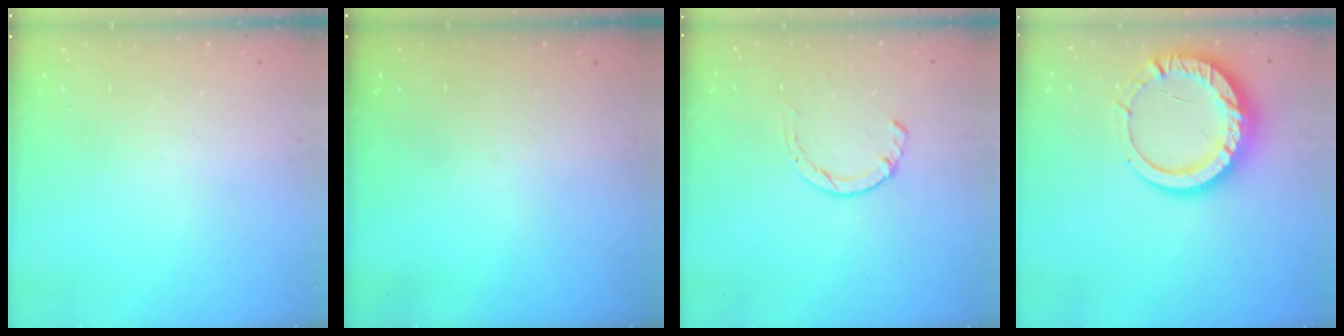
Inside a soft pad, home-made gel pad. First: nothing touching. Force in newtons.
{"total": 0.0}
{"total": 2.3, "press": 2.3, "slide": 0.5}
{"total": 13.6, "press": 13.6, "slide": 1.2}